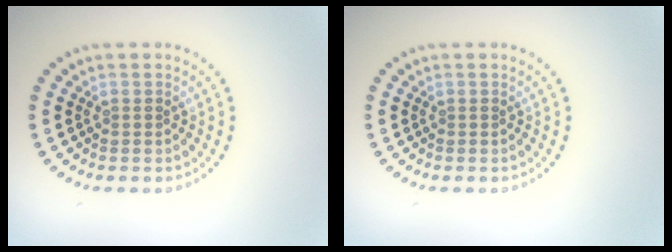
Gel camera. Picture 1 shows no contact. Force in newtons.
{"total": 0.0}